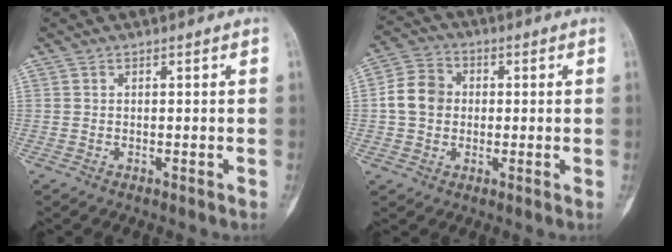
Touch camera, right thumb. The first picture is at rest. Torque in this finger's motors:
{"motor_torque": [0.54, 0.91, 0.38, -0.35, -0.01]}